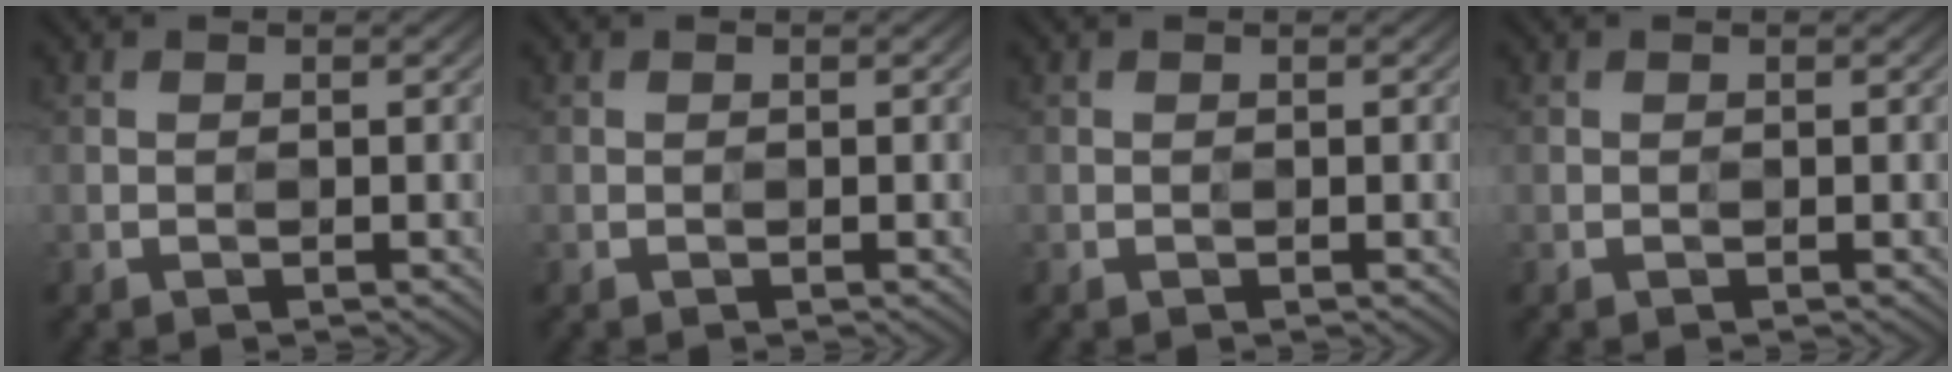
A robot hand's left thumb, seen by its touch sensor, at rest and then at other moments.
{"total": 0.0}
{"total": 0.0}
{"total": 0.0}